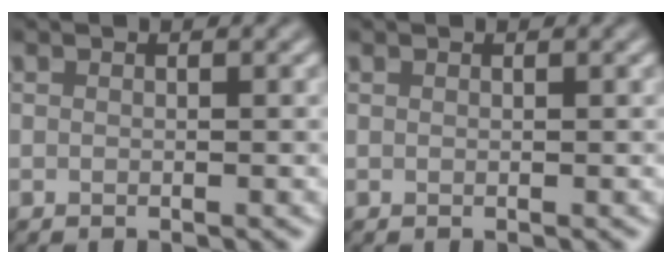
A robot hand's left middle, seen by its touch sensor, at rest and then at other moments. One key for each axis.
{"total": 0.0}